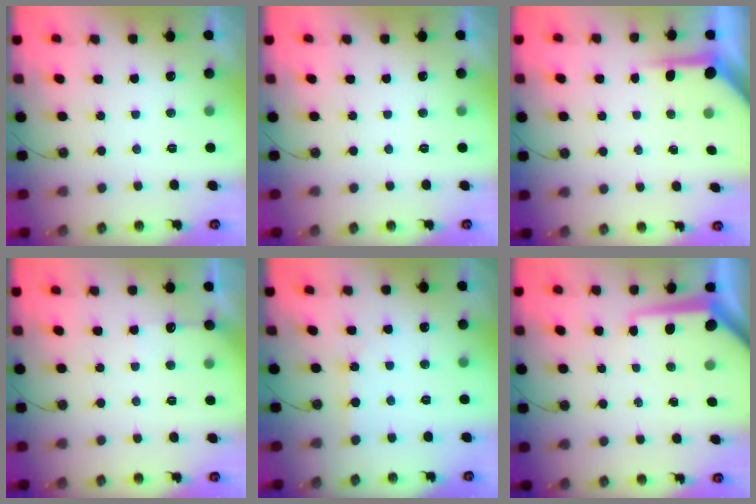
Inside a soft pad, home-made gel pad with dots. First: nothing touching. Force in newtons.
{"total": 0.0}
{"total": 4.3, "press": 4.3, "slide": 0.4}
{"total": 5.7, "press": 5.7, "slide": 0.7}
{"total": 2.6, "press": 2.6, "slide": 0.3}
{"total": 7.7, "press": 7.6, "slide": 0.8}